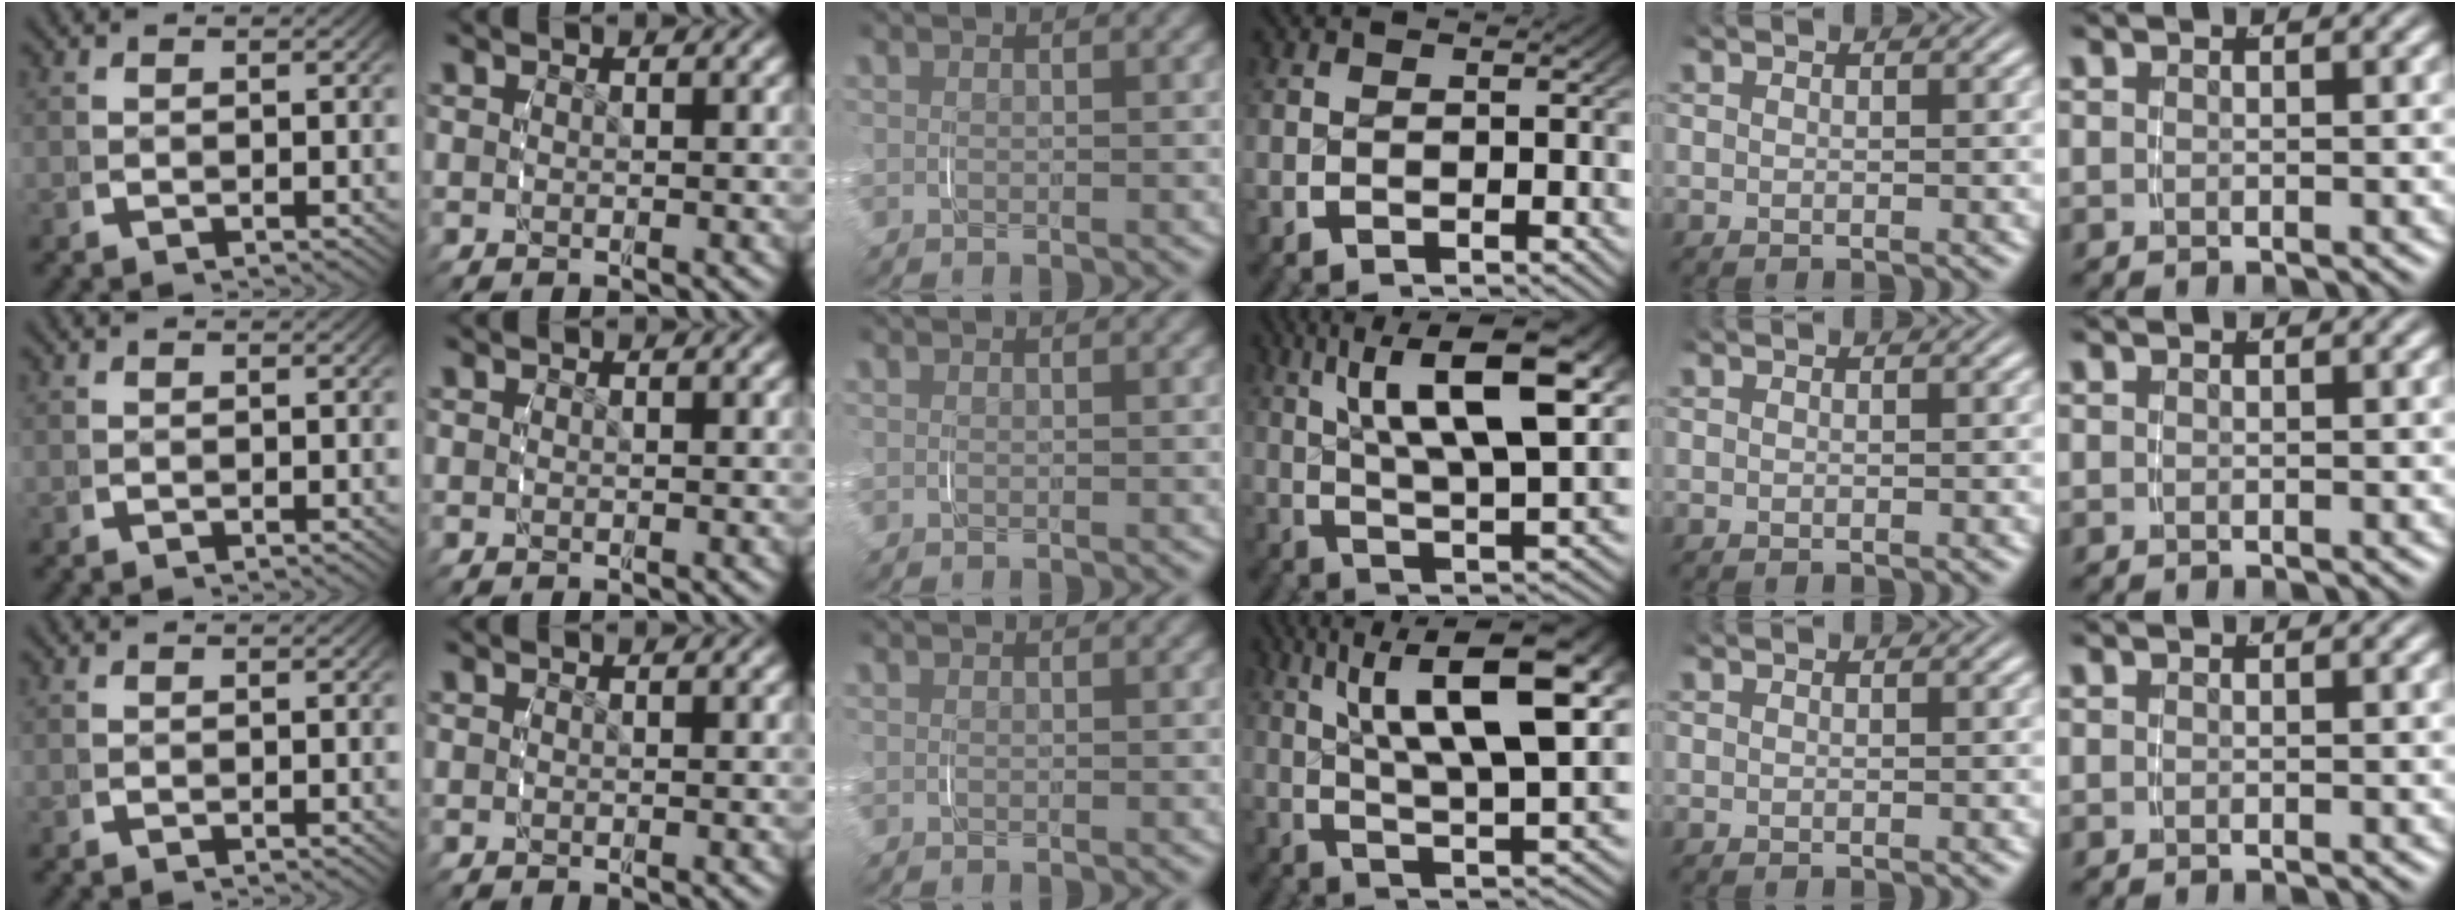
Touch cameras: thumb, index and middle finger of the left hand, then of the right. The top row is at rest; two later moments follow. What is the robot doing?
{"motion": "grasp_and_lifting", "object": "measuring cup"}